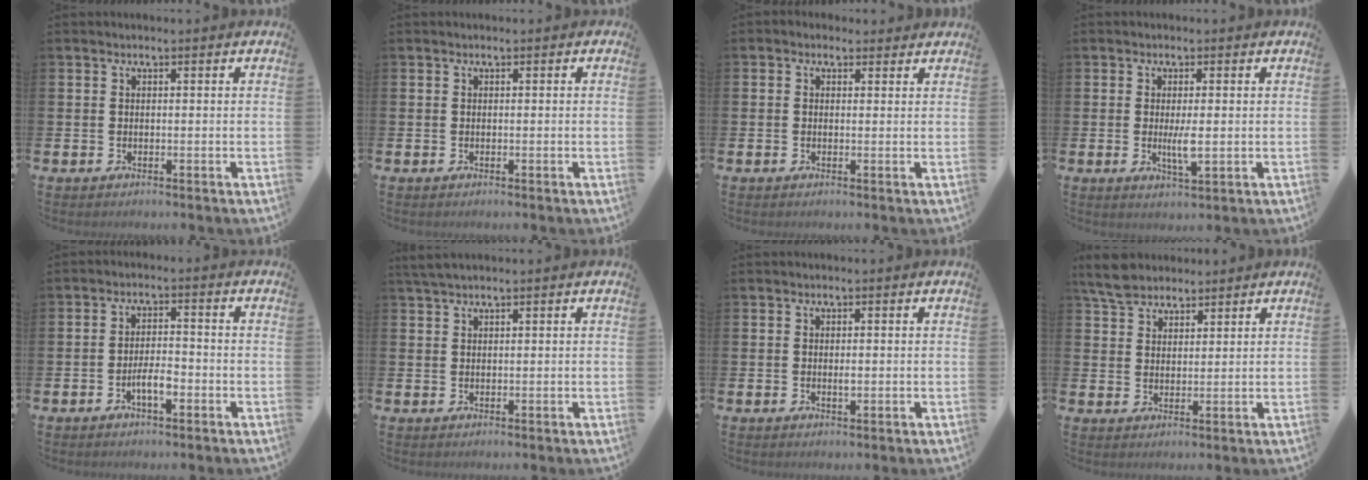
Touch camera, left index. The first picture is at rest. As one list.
[{"total": 0.0}, {"total": 0.9, "force": [0.5, 0.7, 0.2], "torque": [0.001, 0.006, 0.007]}, {"total": 3.0, "force": [0.0, 0.7, 2.9], "torque": [-0.039, -0.008, -0.004]}, {"total": 3.5, "force": [-1.5, 1.3, 2.9], "torque": [-0.044, 0.005, -0.030]}, {"total": 2.1, "force": [1.8, 0.4, 1.1], "torque": [-0.025, 0.005, 0.033]}, {"total": 0.8, "force": [0.0, 0.4, 0.8], "torque": [-0.008, -0.002, -0.002]}, {"total": 5.4, "force": [4.9, 1.9, 1.2], "torque": [-0.024, -0.016, 0.090]}]